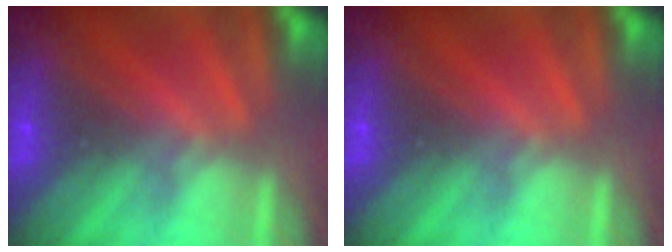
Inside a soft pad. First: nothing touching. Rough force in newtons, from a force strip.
{"total": 0.0}